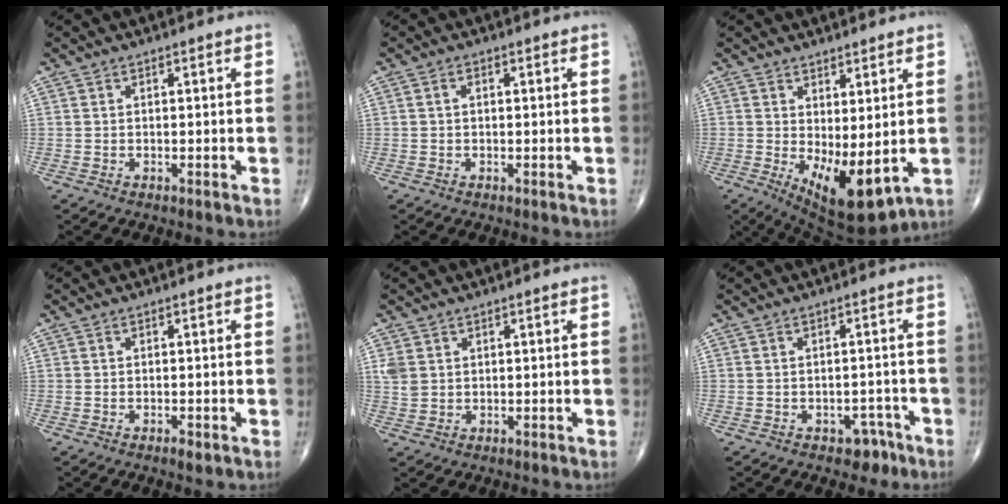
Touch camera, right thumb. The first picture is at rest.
{"total": 1.1, "force": [0.1, 0.7, 0.8], "torque": [-0.012, 0.005, -0.001]}
{"total": 10.8, "force": [-1.0, 4.5, 9.8], "torque": [-0.147, -0.024, 0.005]}
{"total": 1.3, "force": [-0.7, 0.6, 1.0], "torque": [-0.018, -0.002, -0.013]}
{"total": 3.1, "force": [0.8, 2.5, 1.6], "torque": [-0.031, 0.001, 0.024]}
{"total": 3.8, "force": [-2.3, 2.6, 1.5], "torque": [0.001, 0.020, -0.026]}